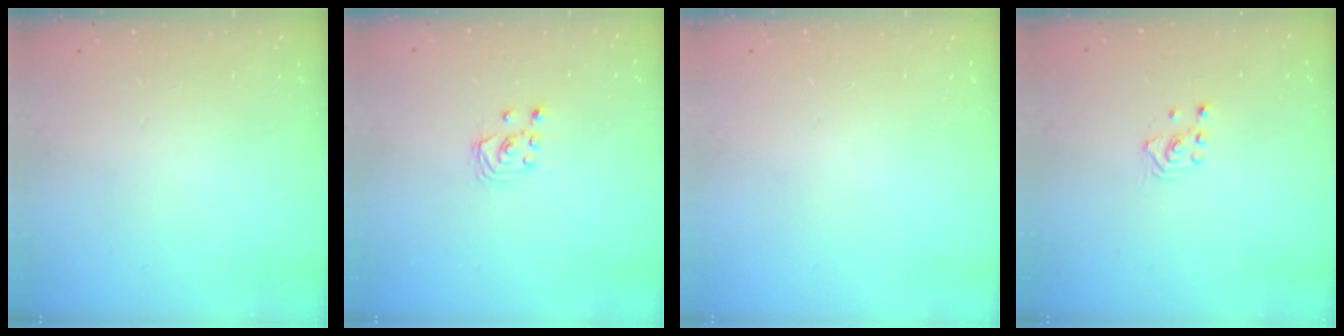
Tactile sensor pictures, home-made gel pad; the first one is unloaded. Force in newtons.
{"total": 2.9, "press": 2.8, "slide": 0.3}
{"total": 0.0}
{"total": 2.0, "press": 2.0, "slide": 0.3}